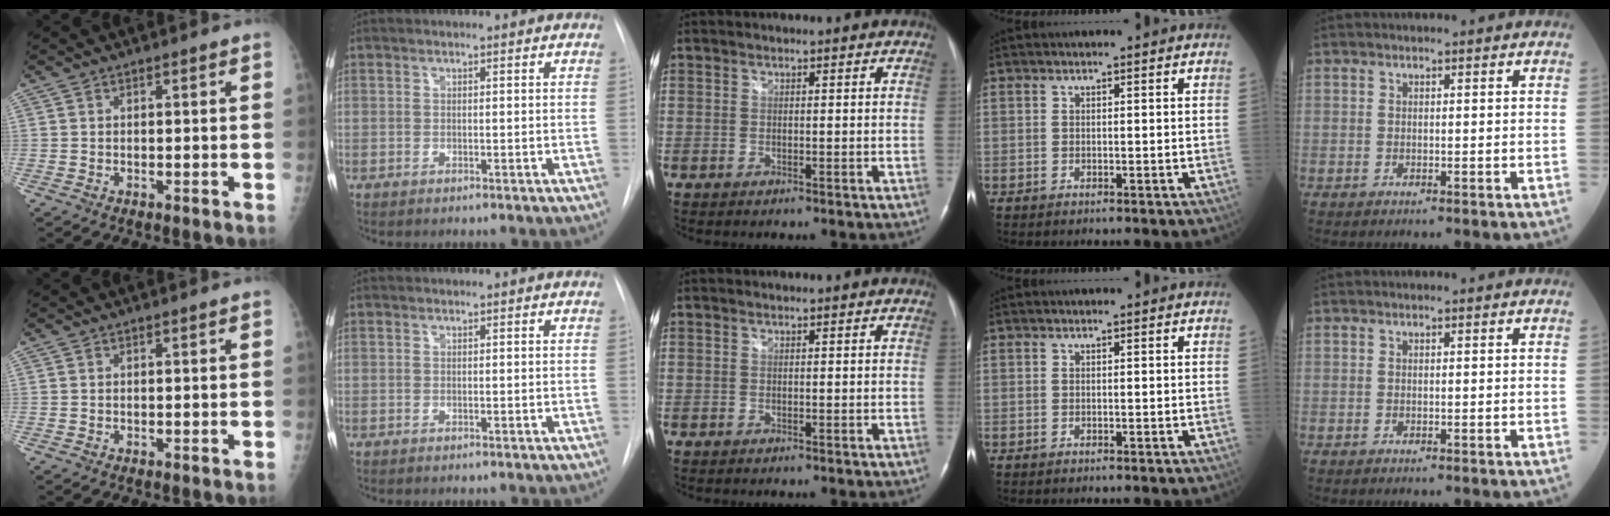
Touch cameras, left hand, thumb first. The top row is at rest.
{}